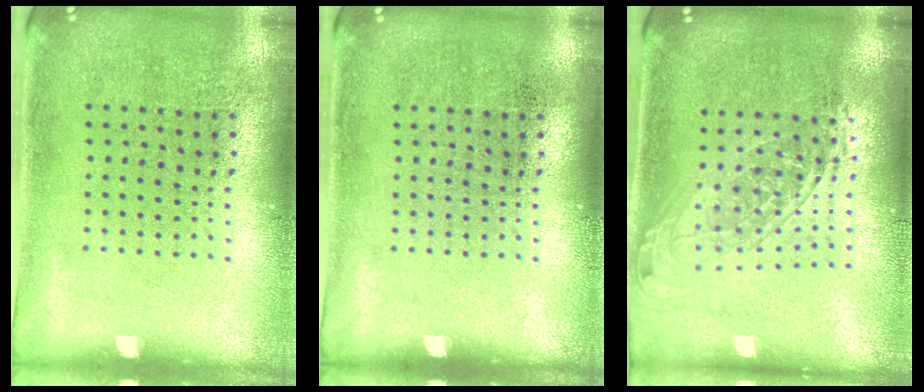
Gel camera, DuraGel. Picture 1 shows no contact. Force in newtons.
{"total": 0.0}
{"total": 1.7, "press": 1.4, "slide": 1.0}